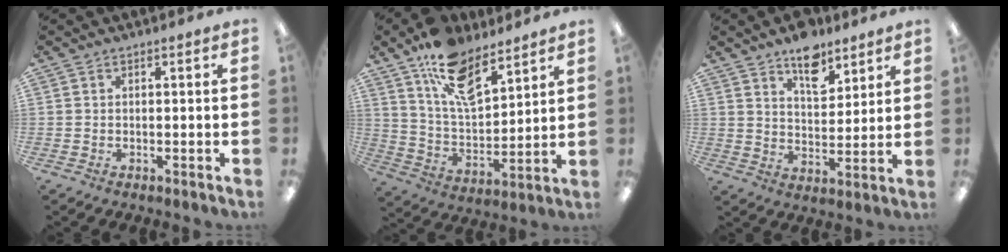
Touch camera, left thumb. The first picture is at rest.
{"total": 15.3, "force": [10.5, 7.0, 8.7], "torque": [-0.153, -0.051, 0.191]}
{"total": 10.0, "force": [7.0, 5.1, 5.0], "torque": [-0.061, -0.037, 0.121]}